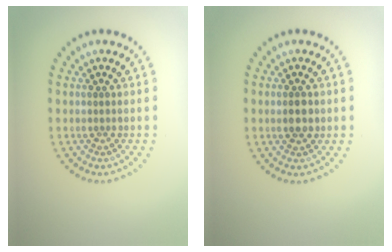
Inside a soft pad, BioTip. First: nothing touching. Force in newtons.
{"total": 1.7, "press": 1.7, "slide": 0.1}